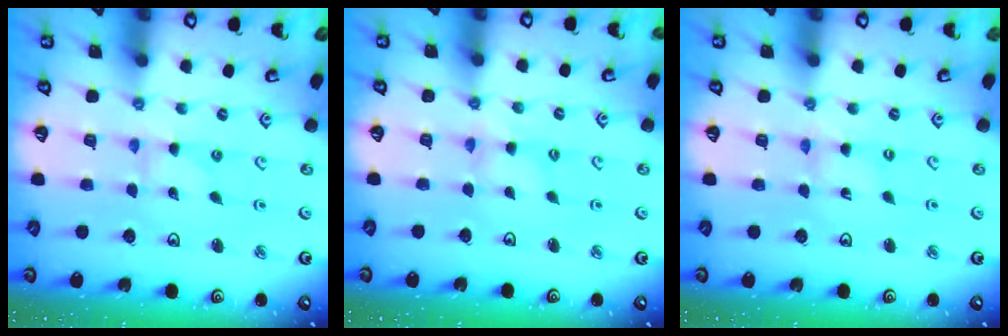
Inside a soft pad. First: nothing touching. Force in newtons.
{"total": 1.7, "press": 1.7, "slide": 0.3}
{"total": 0.5, "press": 0.5, "slide": 0.1}